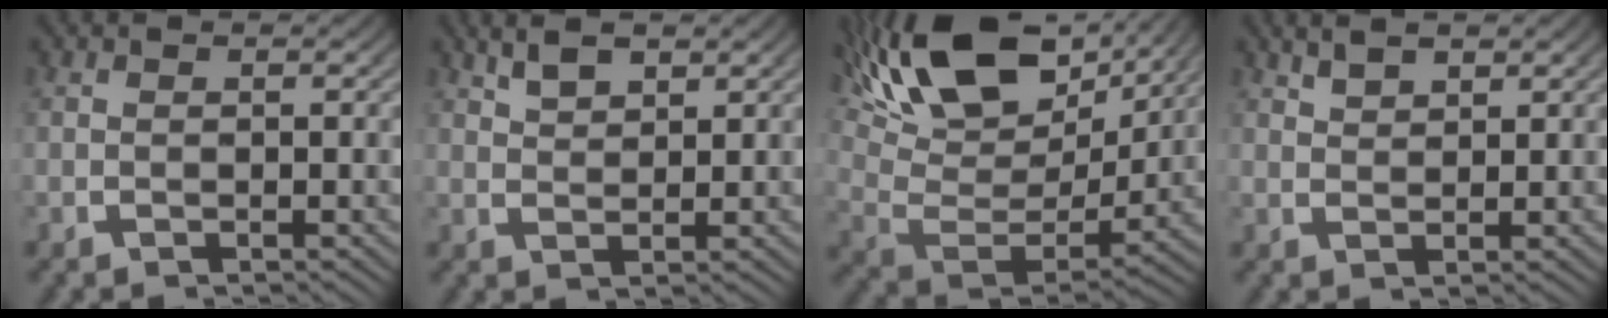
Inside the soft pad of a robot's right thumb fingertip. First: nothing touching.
{"total": 3.2, "force": [2.6, 1.1, 1.6], "torque": [-0.020, 0.005, 0.049]}
{"total": 12.1, "force": [5.4, 6.3, 8.8], "torque": [-0.180, -0.003, 0.089]}
{"total": 2.5, "force": [2.2, 0.7, 0.9], "torque": [-0.009, 0.005, 0.042]}